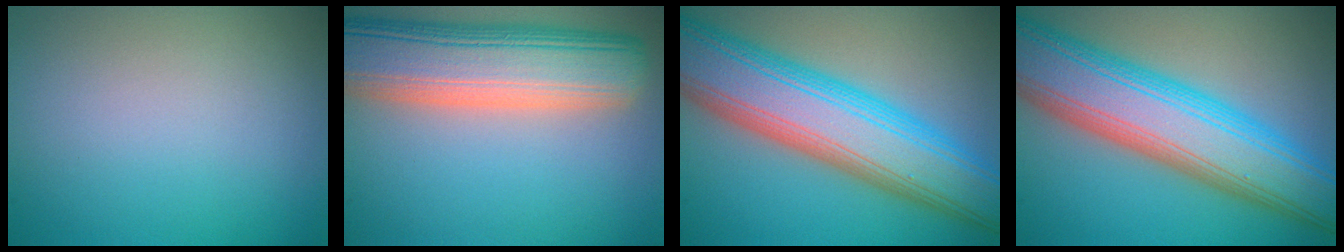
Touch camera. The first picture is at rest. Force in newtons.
{"total": 11.1, "press": 11.0, "slide": 1.1}
{"total": 12.1, "press": 12.1, "slide": 0.4}
{"total": 12.1, "press": 12.1, "slide": 0.4}